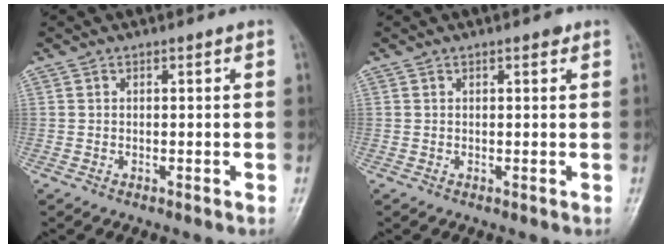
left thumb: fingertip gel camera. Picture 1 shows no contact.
{"total": 1.1, "force": [0.7, 0.5, 0.7], "torque": [-0.005, -0.001, 0.006]}